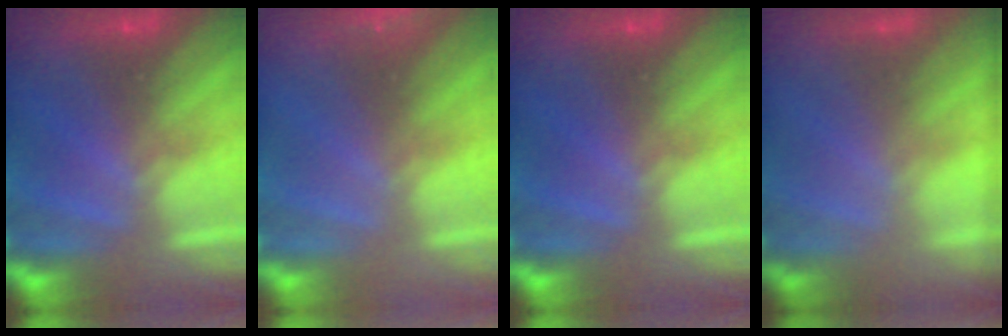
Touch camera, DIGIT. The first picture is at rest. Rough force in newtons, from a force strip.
{"total": 2.3}
{"total": 0.0}
{"total": 1.7}